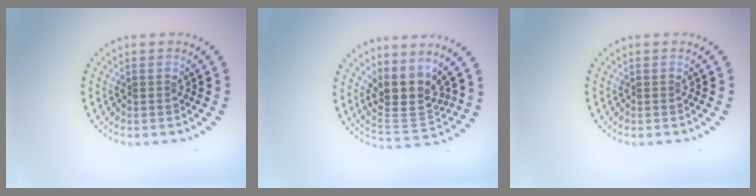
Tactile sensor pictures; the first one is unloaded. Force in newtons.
{"total": 4.3, "press": 3.6, "slide": 2.3}
{"total": 0.0}